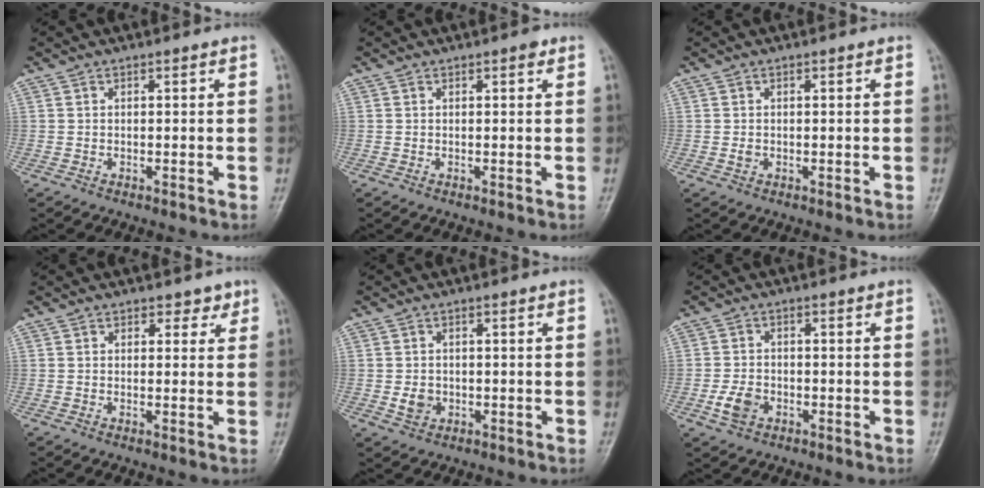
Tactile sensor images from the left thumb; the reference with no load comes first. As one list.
[{"total": 0.9, "force": [0.5, 0.4, 0.7], "torque": [-0.008, 0.000, 0.004]}, {"total": 1.1, "force": [-0.1, 0.9, 0.7], "torque": [-0.008, 0.000, -0.001]}, {"total": 2.7, "force": [1.6, 1.8, 1.1], "torque": [0.010, -0.006, 0.018]}, {"total": 3.2, "force": [-0.5, 2.7, 1.6], "torque": [-0.019, 0.001, -0.005]}, {"total": 4.4, "force": [-1.7, 3.2, 2.6], "torque": [-0.046, 0.008, -0.032]}]